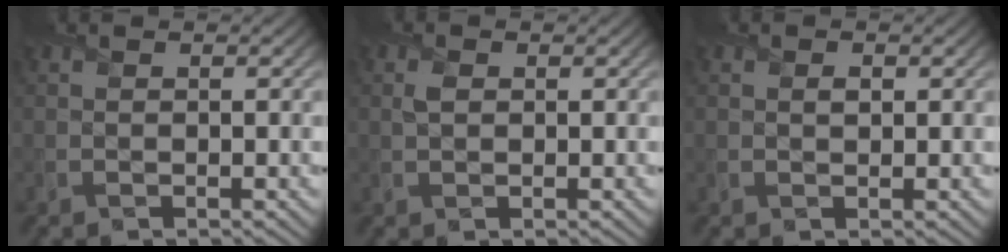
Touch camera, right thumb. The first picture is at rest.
{"total": 1.1, "force": [0.2, 0.8, 0.7], "torque": [-0.017, 0.000, 0.004]}
{"total": 0.6, "force": [0.2, 0.5, 0.4], "torque": [-0.004, -0.004, 0.003]}